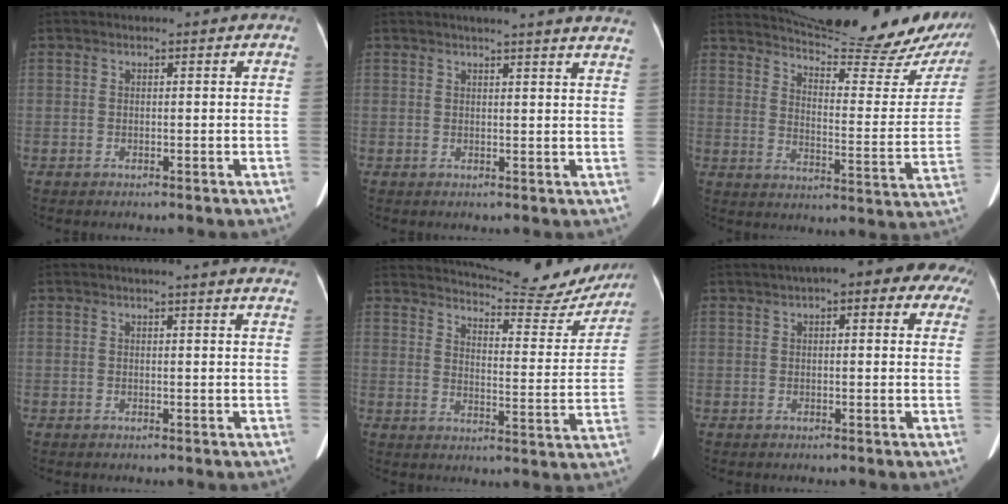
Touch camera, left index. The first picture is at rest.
{"total": 15.0, "force": [13.8, 0.5, 5.9], "torque": [-0.072, -0.016, 0.150]}
{"total": 24.9, "force": [22.8, 2.3, 9.9], "torque": [-0.140, -0.083, 0.286]}
{"total": 9.4, "force": [8.6, 0.2, 3.8], "torque": [-0.042, -0.004, 0.078]}
{"total": 20.3, "force": [19.2, 2.9, 5.9], "torque": [-0.082, -0.060, 0.233]}
{"total": 11.9, "force": [6.9, 3.4, 9.1], "torque": [-0.108, 0.040, 0.076]}